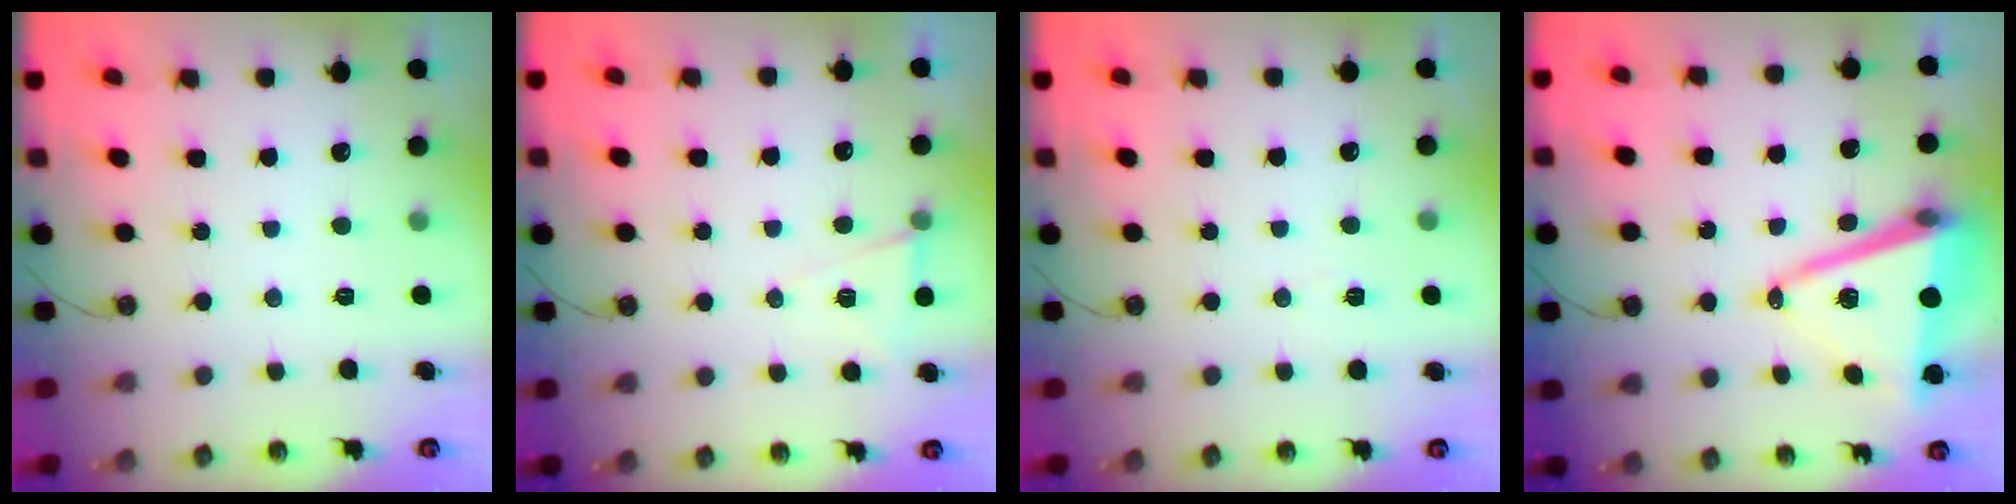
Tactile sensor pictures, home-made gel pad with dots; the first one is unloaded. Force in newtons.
{"total": 6.0, "press": 3.9, "slide": 4.6}
{"total": 3.3, "press": 2.6, "slide": 2.0}
{"total": 13.6, "press": 13.0, "slide": 4.1}